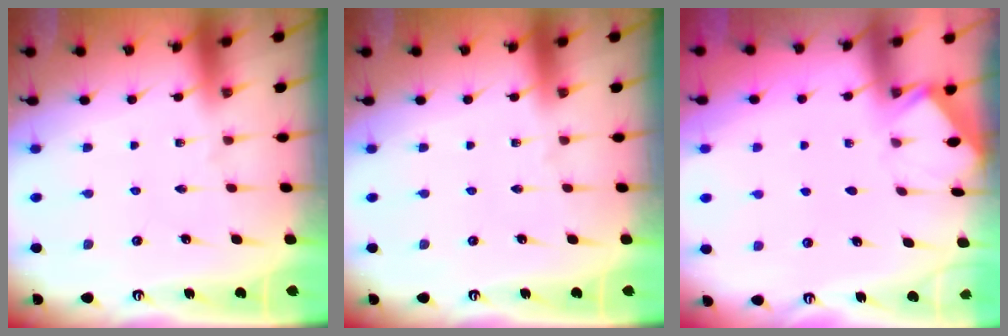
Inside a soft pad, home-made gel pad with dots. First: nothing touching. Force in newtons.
{"total": 0.0}
{"total": 1.6, "press": 1.6, "slide": 0.1}